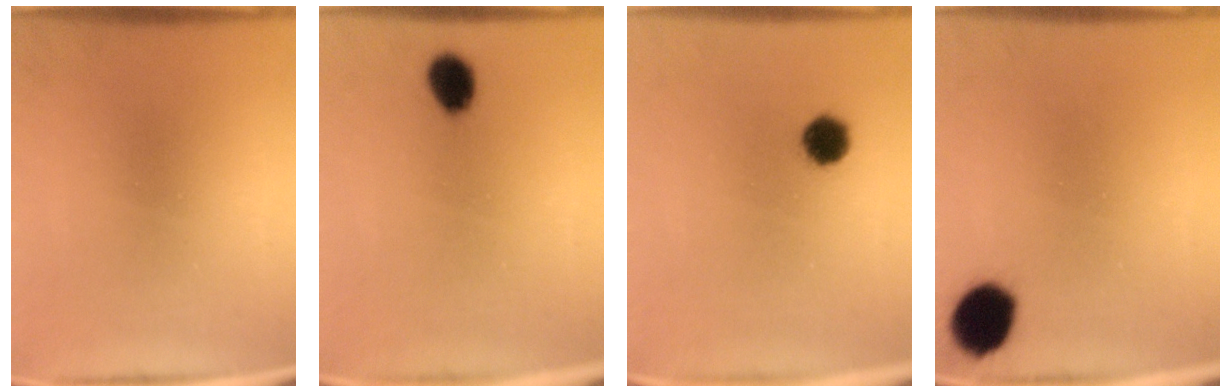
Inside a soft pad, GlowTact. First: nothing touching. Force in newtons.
{"total": 5.5}
{"total": 5.1}
{"total": 9.7}